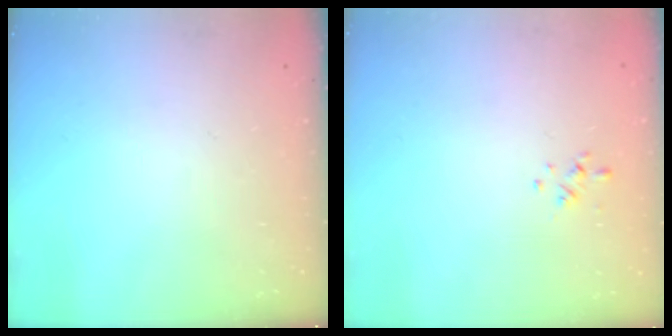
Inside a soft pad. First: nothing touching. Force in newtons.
{"total": 0.6, "press": 0.4, "slide": 0.5}